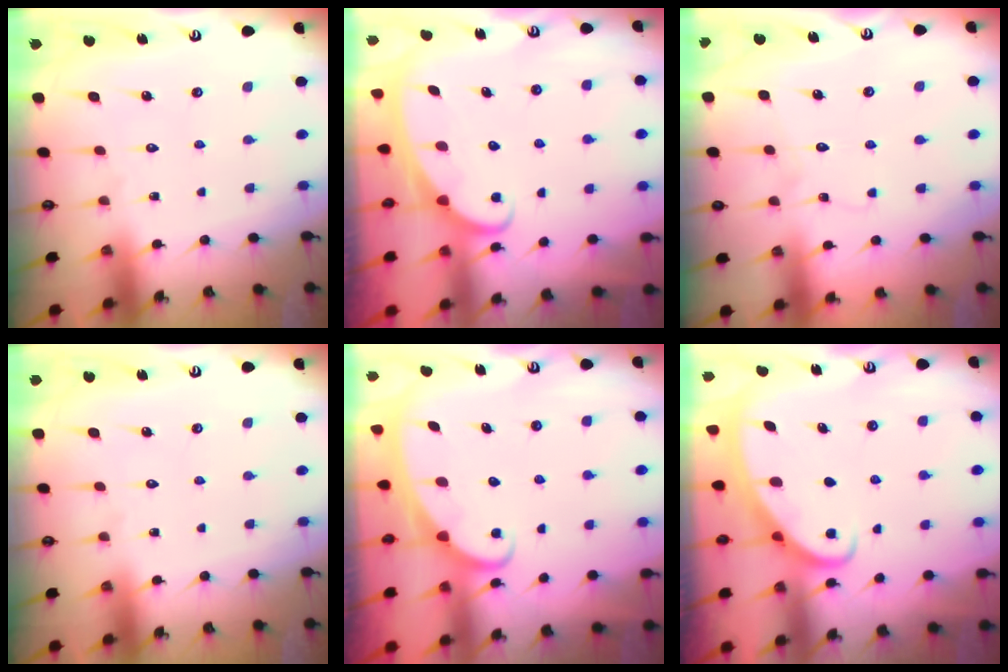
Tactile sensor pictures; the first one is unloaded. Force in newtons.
{"total": 2.5, "press": 2.5, "slide": 0.3}
{"total": 3.9, "press": 3.9, "slide": 0.4}
{"total": 0.0}
{"total": 2.6, "press": 2.6, "slide": 0.3}
{"total": 2.9, "press": 2.8, "slide": 0.3}